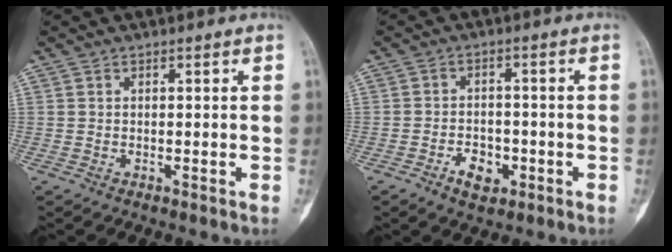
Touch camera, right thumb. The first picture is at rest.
{"total": 5.1, "force": [-2.5, 3.3, 3.0], "torque": [-0.034, 0.017, -0.038]}